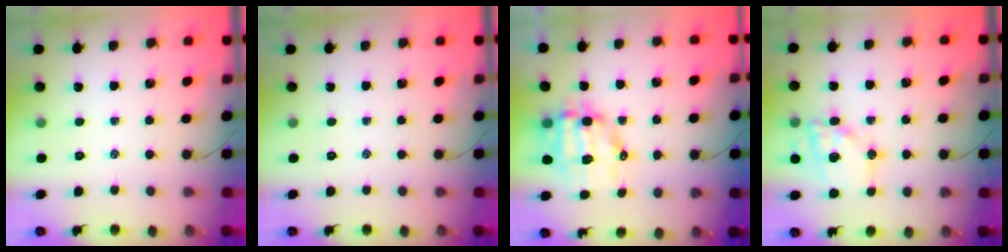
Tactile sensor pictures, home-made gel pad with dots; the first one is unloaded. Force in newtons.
{"total": 0.0}
{"total": 9.9, "press": 9.7, "slide": 2.2}
{"total": 15.5, "press": 15.1, "slide": 3.5}